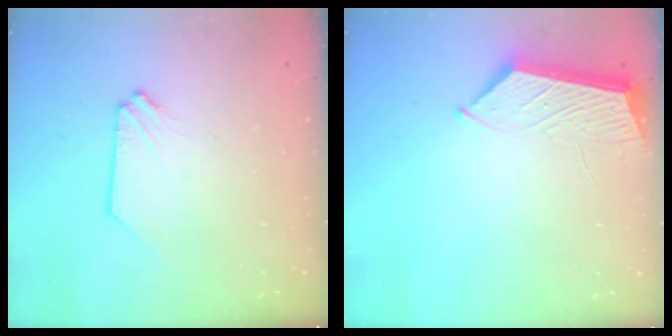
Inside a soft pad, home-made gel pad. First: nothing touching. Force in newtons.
{"total": 6.4, "press": 6.4, "slide": 0.4}